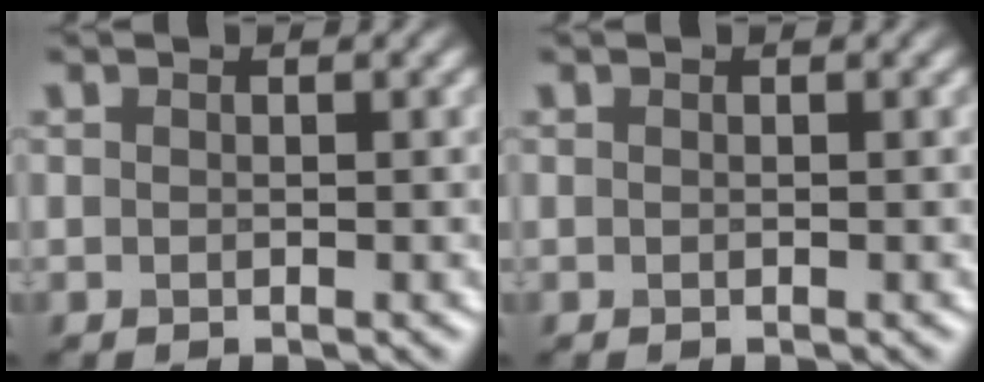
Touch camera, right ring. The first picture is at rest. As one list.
[{"total": 0.0}]